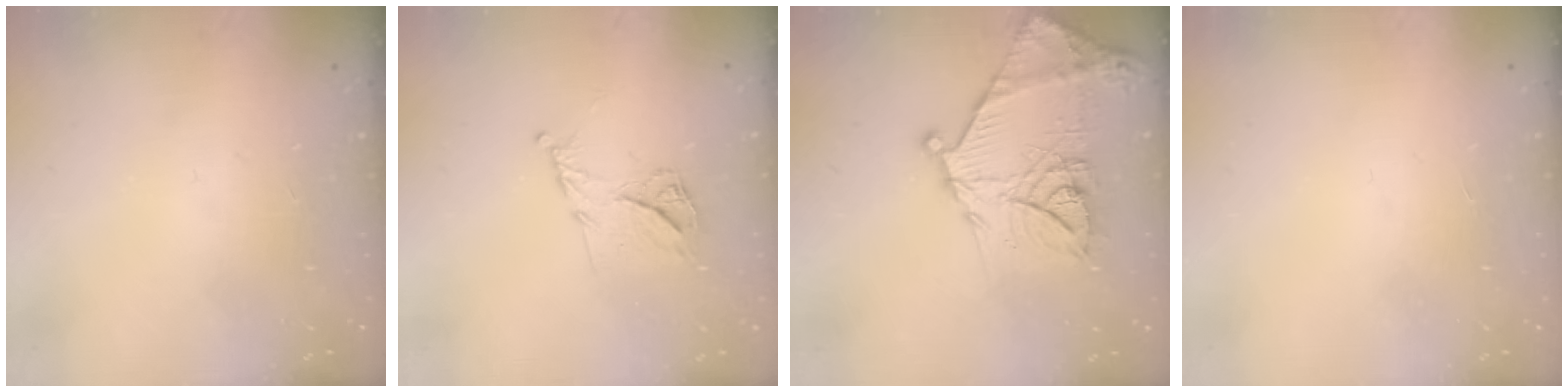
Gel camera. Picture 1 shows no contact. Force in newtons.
{"total": 9.8, "press": 9.8, "slide": 0.6}
{"total": 22.3, "press": 22.2, "slide": 2.0}
{"total": 1.7, "press": 1.6, "slide": 0.1}